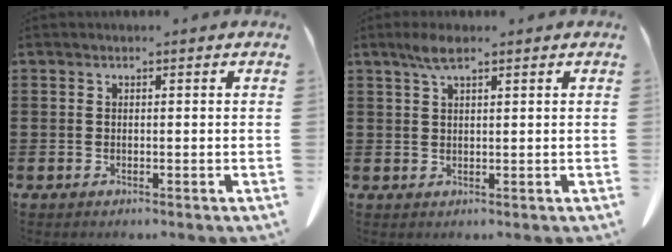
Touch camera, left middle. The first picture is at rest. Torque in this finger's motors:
{"motor_torque": [0.78, 0.08, 0.22, 0.10]}